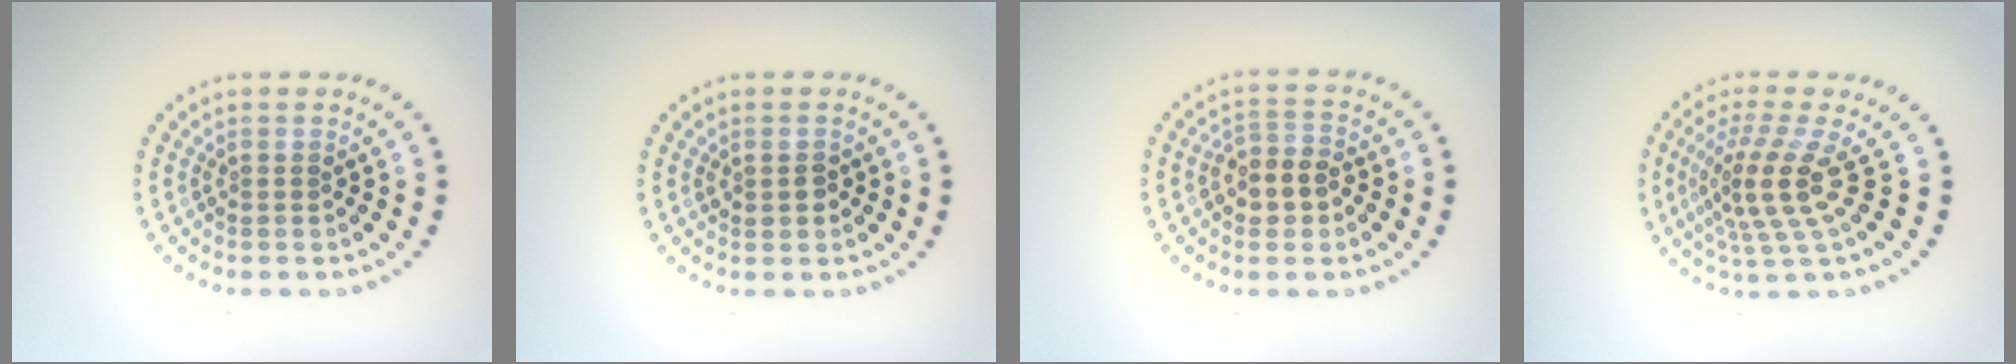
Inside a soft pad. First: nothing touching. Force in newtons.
{"total": 1.3, "press": 1.3, "slide": 0.1}
{"total": 3.2, "press": 3.0, "slide": 1.1}
{"total": 4.6, "press": 3.2, "slide": 3.3}